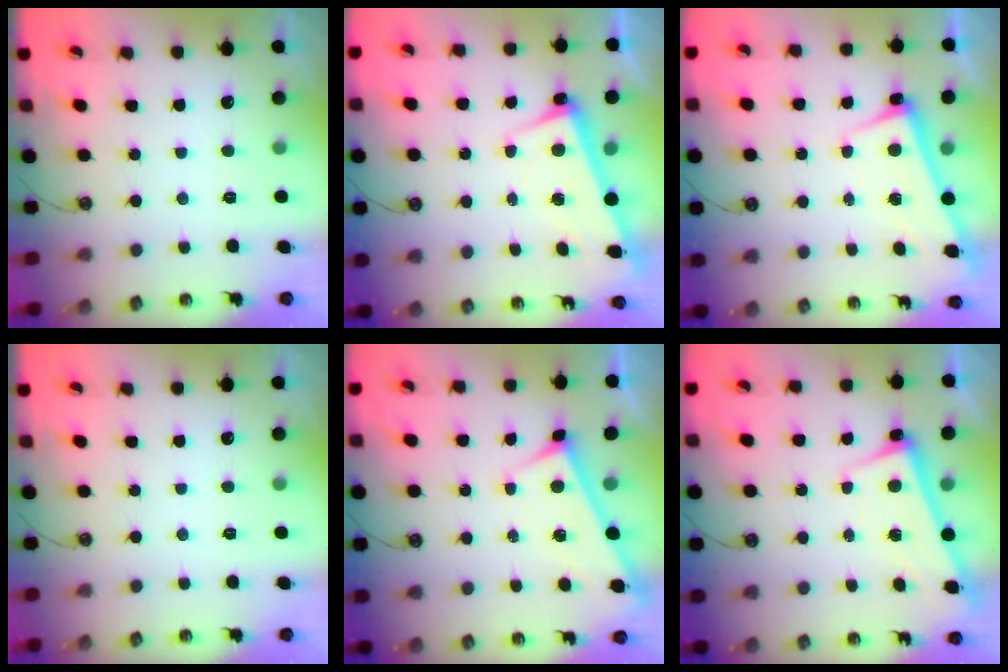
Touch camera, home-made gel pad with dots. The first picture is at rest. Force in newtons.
{"total": 3.4, "press": 3.3, "slide": 0.9}
{"total": 2.7, "press": 2.5, "slide": 1.0}
{"total": 0.0}
{"total": 3.2, "press": 3.2, "slide": 0.3}
{"total": 2.7, "press": 2.5, "slide": 1.0}